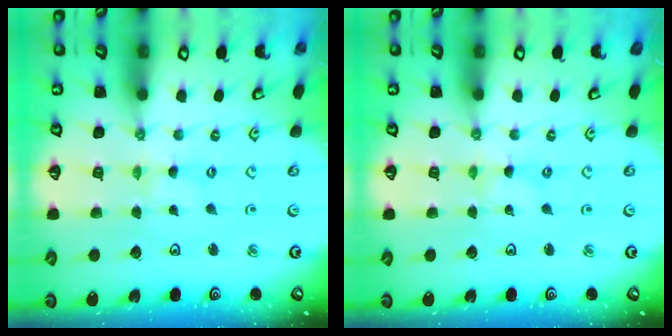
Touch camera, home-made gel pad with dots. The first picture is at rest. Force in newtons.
{"total": 0.0}